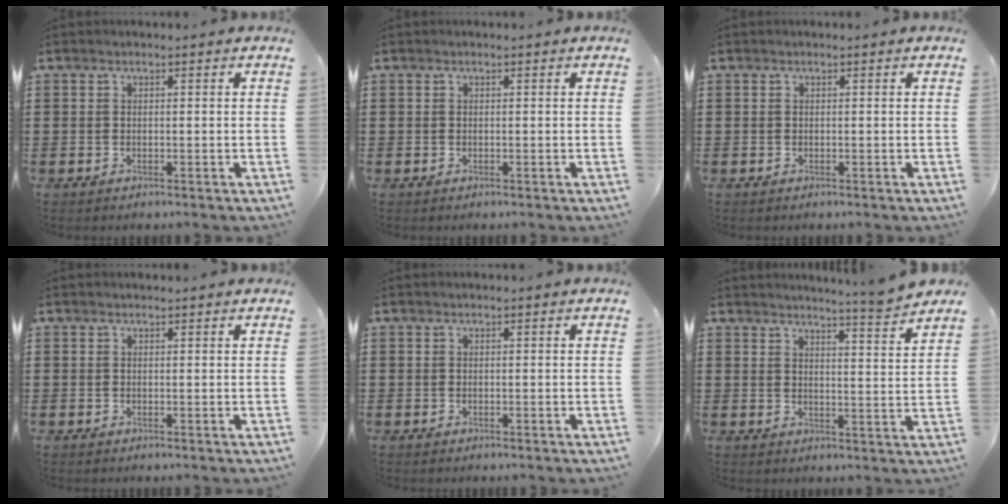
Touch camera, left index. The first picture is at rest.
{"total": 0.0}
{"total": 0.0}
{"total": 0.0}
{"total": 0.0}
{"total": 4.9, "force": [4.6, -1.2, 1.1], "torque": [-0.022, -0.036, 0.076]}